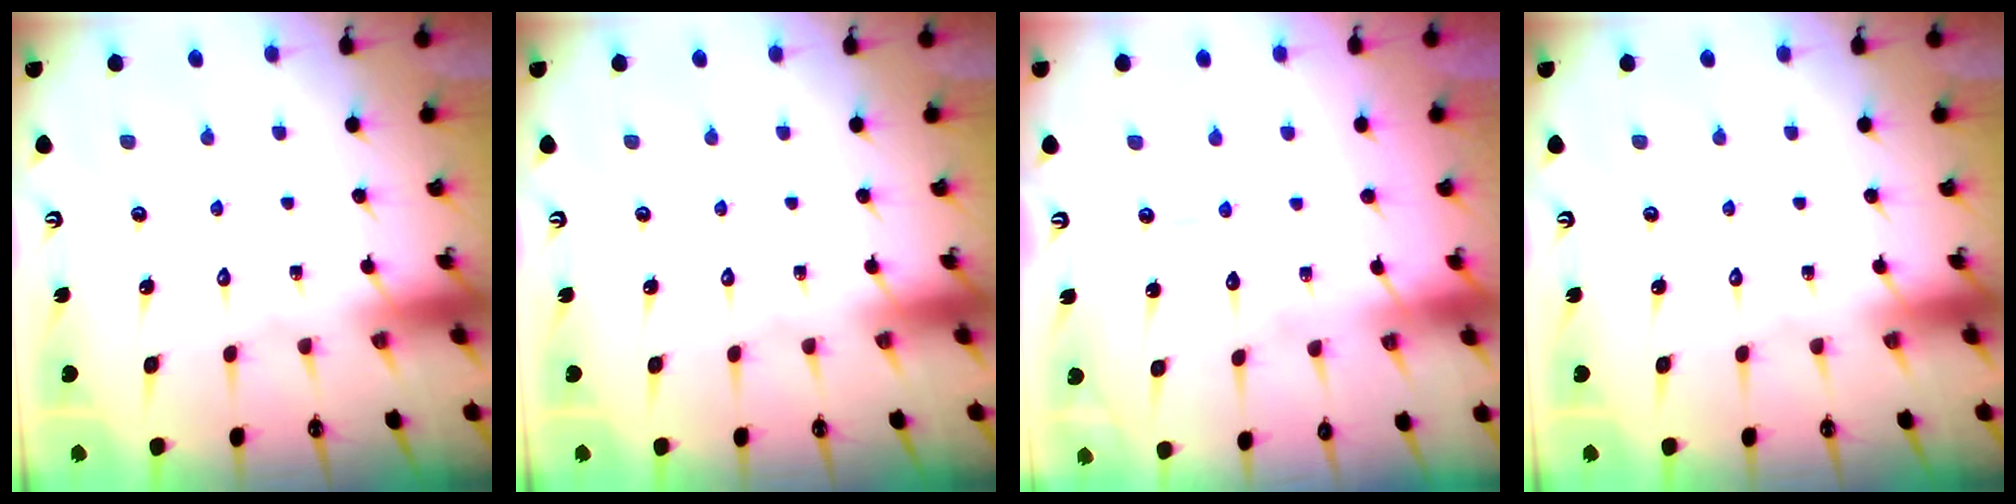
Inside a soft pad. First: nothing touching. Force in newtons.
{"total": 0.0}
{"total": 3.8, "press": 3.8, "slide": 0.3}
{"total": 0.0}